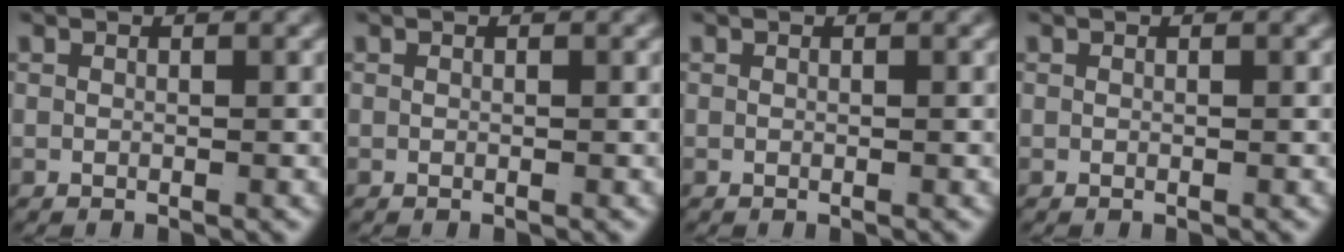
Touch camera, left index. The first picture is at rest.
{"total": 0.0}
{"total": 0.0}
{"total": 0.0}